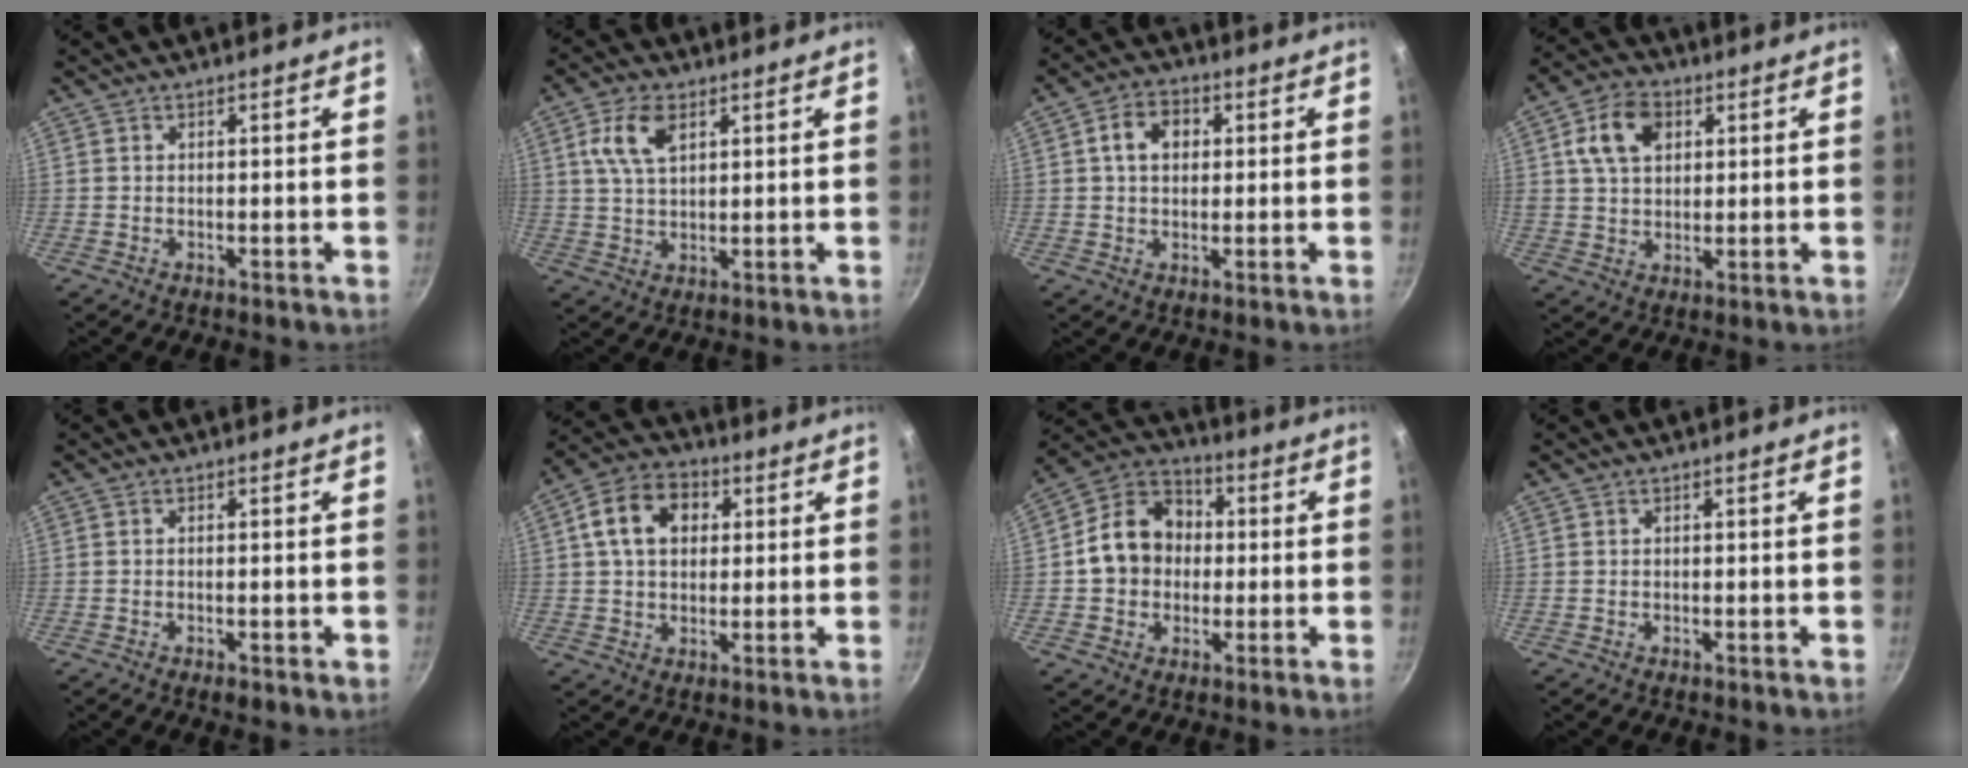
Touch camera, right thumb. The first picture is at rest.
{"total": 7.3, "force": [2.9, 4.0, 5.4], "torque": [-0.099, -0.001, 0.055]}
{"total": 6.1, "force": [1.3, 4.5, 3.9], "torque": [-0.047, 0.009, 0.014]}
{"total": 9.6, "force": [3.1, 6.7, 6.1], "torque": [-0.094, 0.005, 0.047]}
{"total": 1.9, "force": [-0.8, 0.7, 1.6], "torque": [-0.030, -0.001, -0.011]}
{"total": 11.1, "force": [2.7, 8.1, 7.0], "torque": [-0.097, 0.014, 0.032]}
{"total": 12.9, "force": [0.2, 10.9, 7.1], "torque": [-0.084, 0.027, -0.014]}
{"total": 0.0}